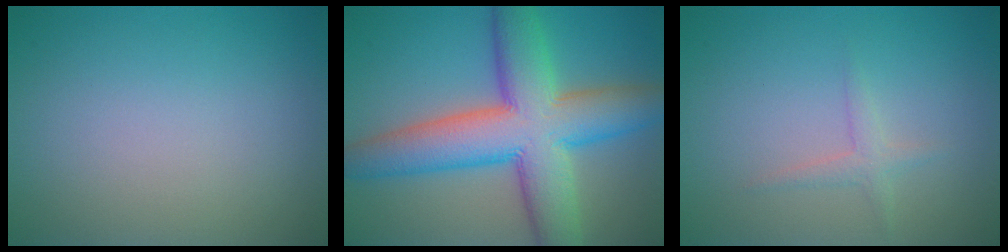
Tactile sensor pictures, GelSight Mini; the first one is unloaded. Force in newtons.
{"total": 11.2, "press": 11.2, "slide": 0.7}
{"total": 1.3, "press": 1.3, "slide": 0.1}